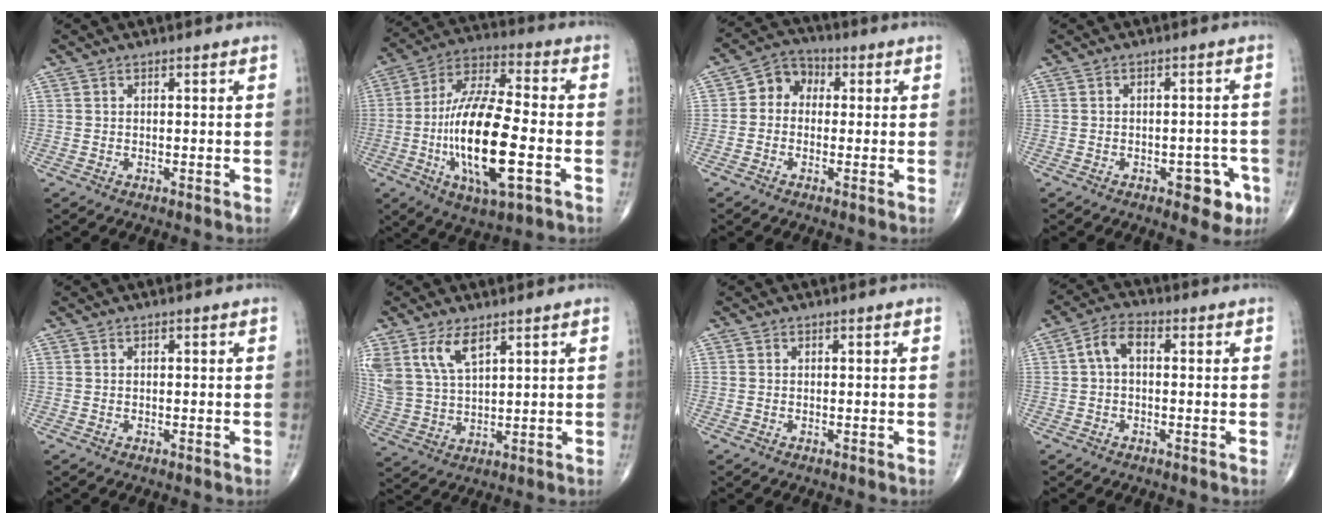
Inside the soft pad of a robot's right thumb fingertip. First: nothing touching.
{"total": 20.6, "force": [-4.6, 7.1, 18.8], "torque": [-0.362, 0.021, -0.075]}
{"total": 6.1, "force": [0.2, 5.0, 3.5], "torque": [-0.033, 0.024, -0.012]}
{"total": 6.1, "force": [-2.9, 3.2, 4.3], "torque": [-0.025, 0.018, -0.033]}
{"total": 0.0}
{"total": 9.6, "force": [5.5, 4.4, 6.5], "torque": [-0.134, -0.016, 0.120]}
{"total": 0.0}
{"total": 5.0, "force": [0.3, 2.9, 4.1], "torque": [-0.073, 0.020, -0.004]}